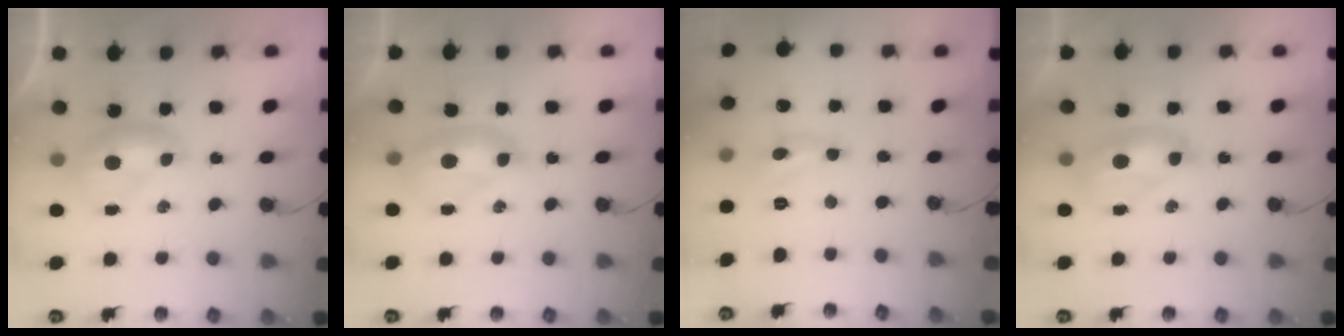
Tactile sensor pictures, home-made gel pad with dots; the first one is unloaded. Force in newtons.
{"total": 2.7, "press": 2.6, "slide": 0.6}
{"total": 2.2, "press": 2.2, "slide": 0.3}
{"total": 2.6, "press": 2.6, "slide": 0.1}